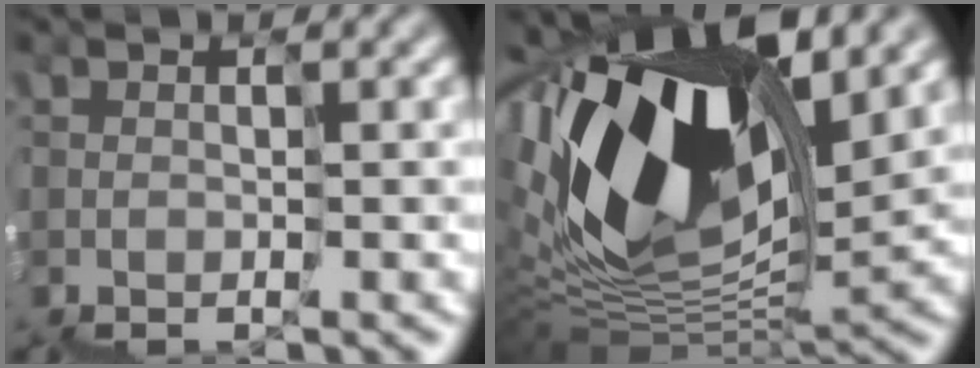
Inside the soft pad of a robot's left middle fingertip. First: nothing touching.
{"total": 14.6, "force": [5.4, 7.8, 11.1], "torque": [-0.222, 0.021, 0.086]}